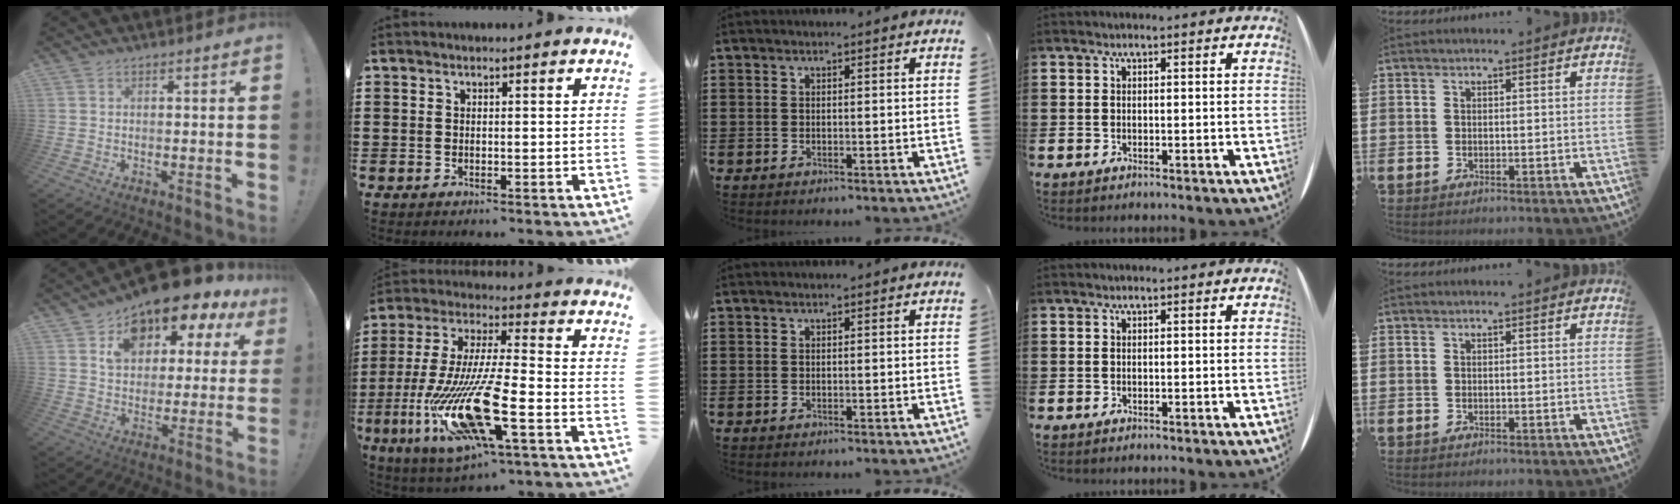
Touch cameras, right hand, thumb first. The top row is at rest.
{"thumb": {"total": 11.6, "force": [7.7, 6.5, 5.7], "torque": [-0.087, -0.066, 0.130]}, "index": {"total": 16.9, "force": [-7.5, 3.7, 14.6], "torque": [-0.312, -0.009, -0.136]}}